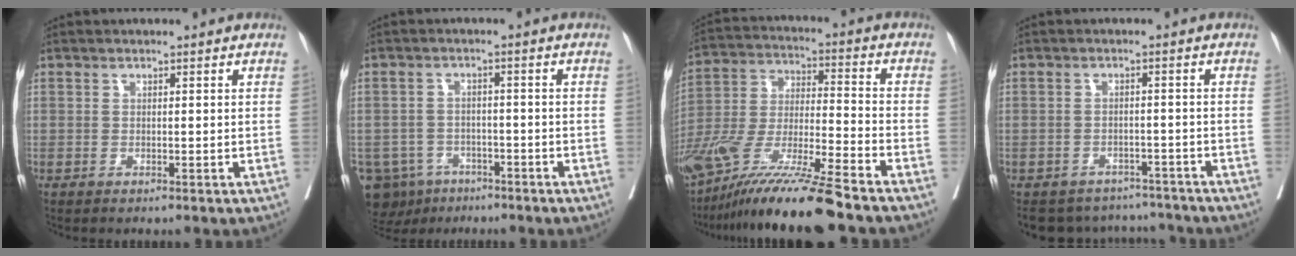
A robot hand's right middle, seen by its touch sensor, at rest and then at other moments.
{"total": 8.1, "force": [-5.4, 5.9, 1.6], "torque": [-0.039, 0.003, -0.077]}
{"total": 18.9, "force": [-14.7, -0.2, 11.9], "torque": [-0.261, -0.045, -0.274]}
{"total": 9.1, "force": [-8.4, 3.5, 0.3], "torque": [-0.002, 0.015, -0.105]}